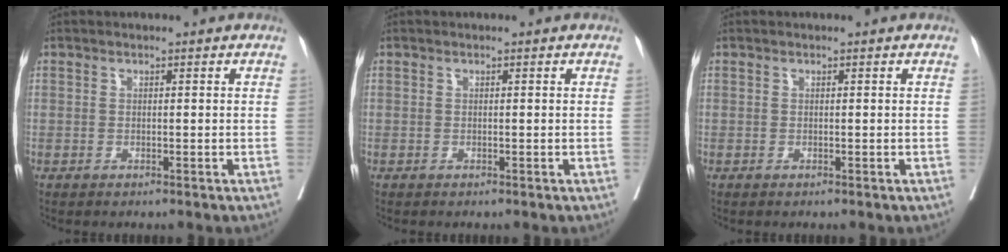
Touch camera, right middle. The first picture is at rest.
{"total": 0.0}
{"total": 0.0}